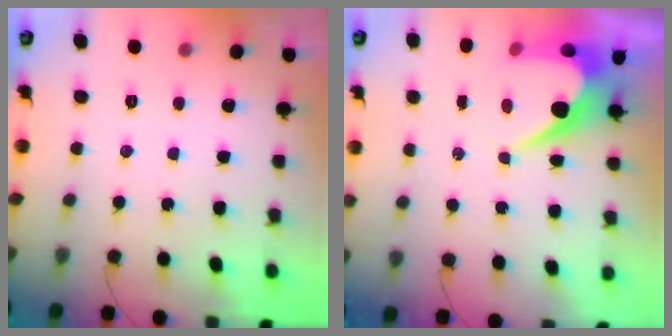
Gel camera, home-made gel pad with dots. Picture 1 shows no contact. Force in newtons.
{"total": 8.2, "press": 8.1, "slide": 0.5}